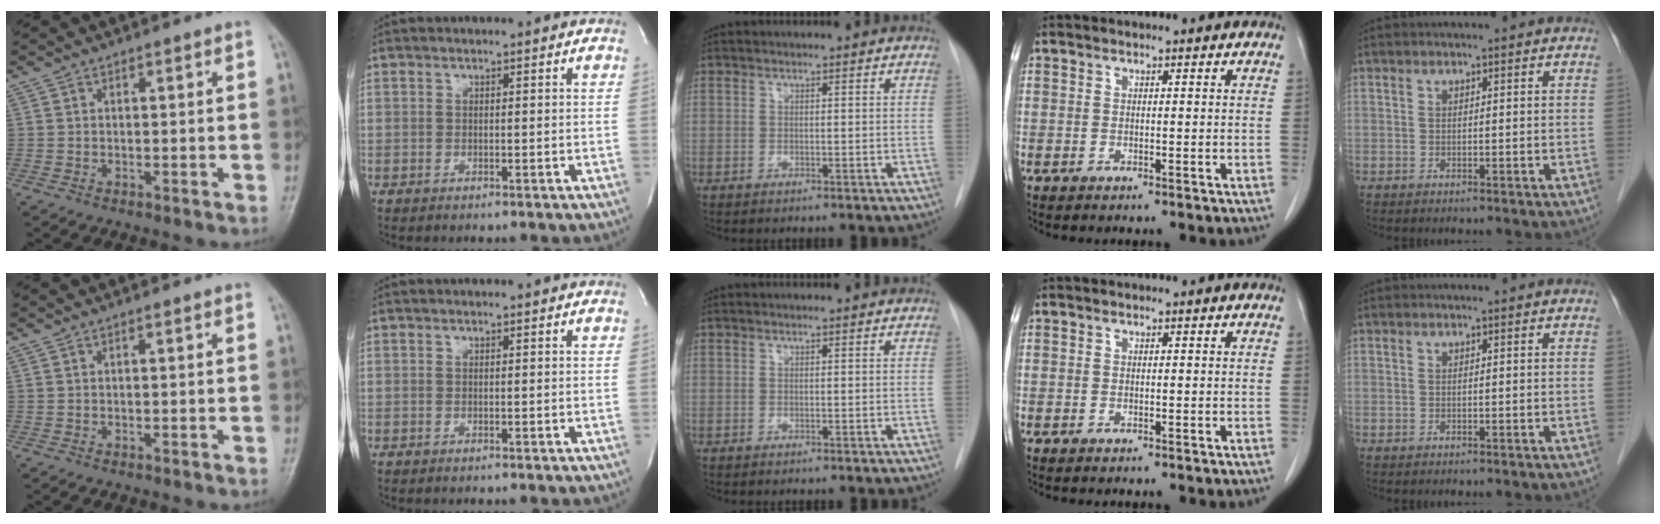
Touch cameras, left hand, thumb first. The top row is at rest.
{}